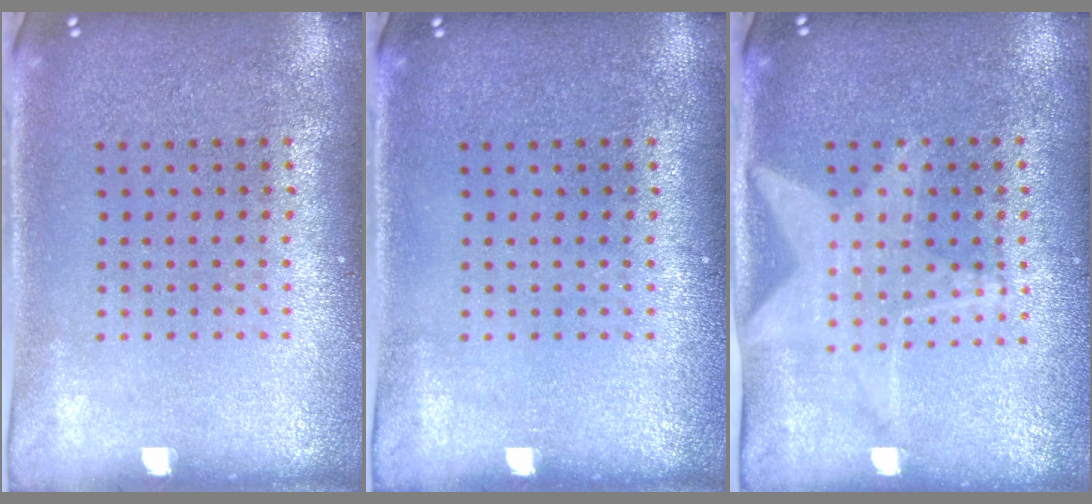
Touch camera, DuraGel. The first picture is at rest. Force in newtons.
{"total": 0.0}
{"total": 1.4, "press": 1.4, "slide": 0.2}